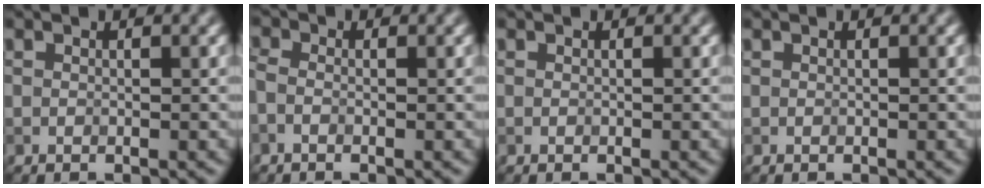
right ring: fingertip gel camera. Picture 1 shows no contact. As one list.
[{"total": 1.3, "force": [-0.5, 0.8, 0.9], "torque": [-0.019, -0.002, -0.018]}, {"total": 0.0}, {"total": 0.0}]